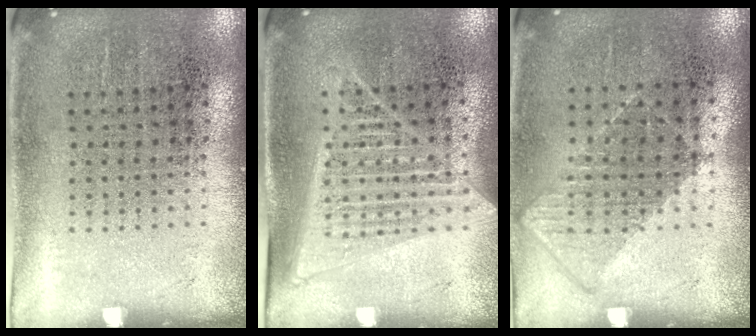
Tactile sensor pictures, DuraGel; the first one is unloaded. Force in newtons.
{"total": 1.3, "press": 1.2, "slide": 0.5}
{"total": 0.6, "press": 0.4, "slide": 0.4}